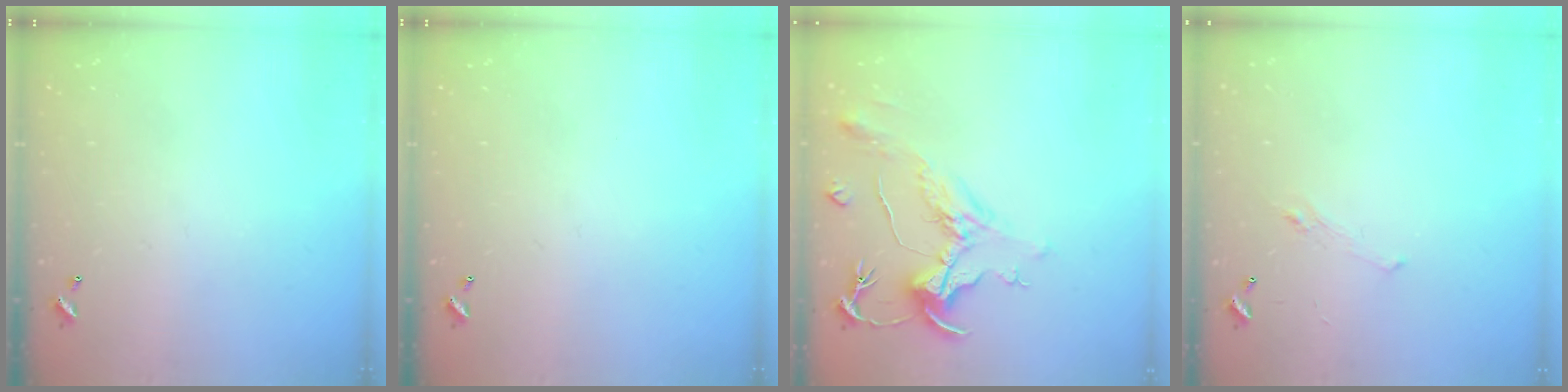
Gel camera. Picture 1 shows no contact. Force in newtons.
{"total": 0.0}
{"total": 2.1, "press": 1.7, "slide": 1.3}
{"total": 0.8, "press": 0.1, "slide": 0.8}